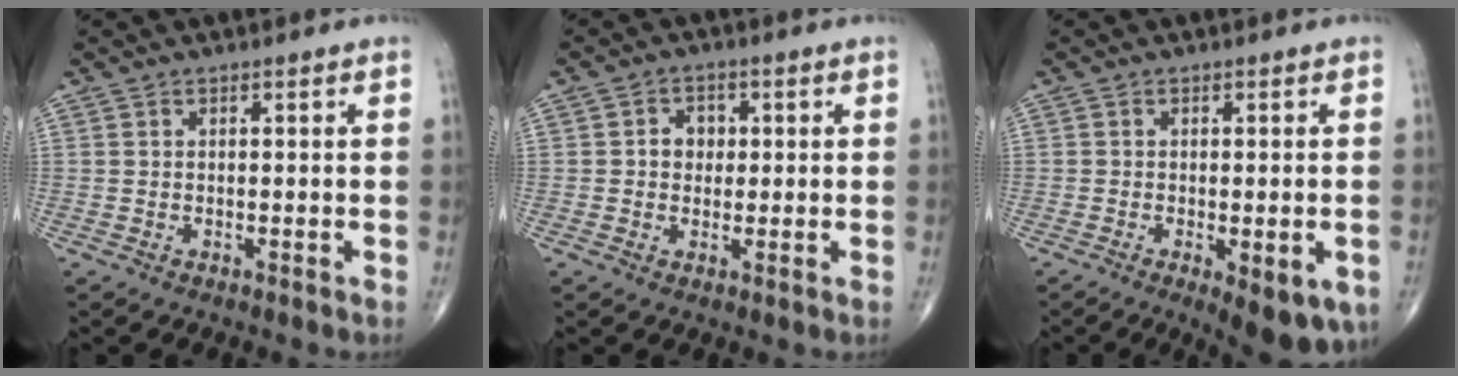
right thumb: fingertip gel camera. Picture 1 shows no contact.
{"total": 3.7, "force": [0.4, 3.2, 1.9], "torque": [-0.005, 0.006, 0.001]}
{"total": 9.7, "force": [-3.8, 3.5, 8.1], "torque": [-0.101, -0.008, -0.047]}